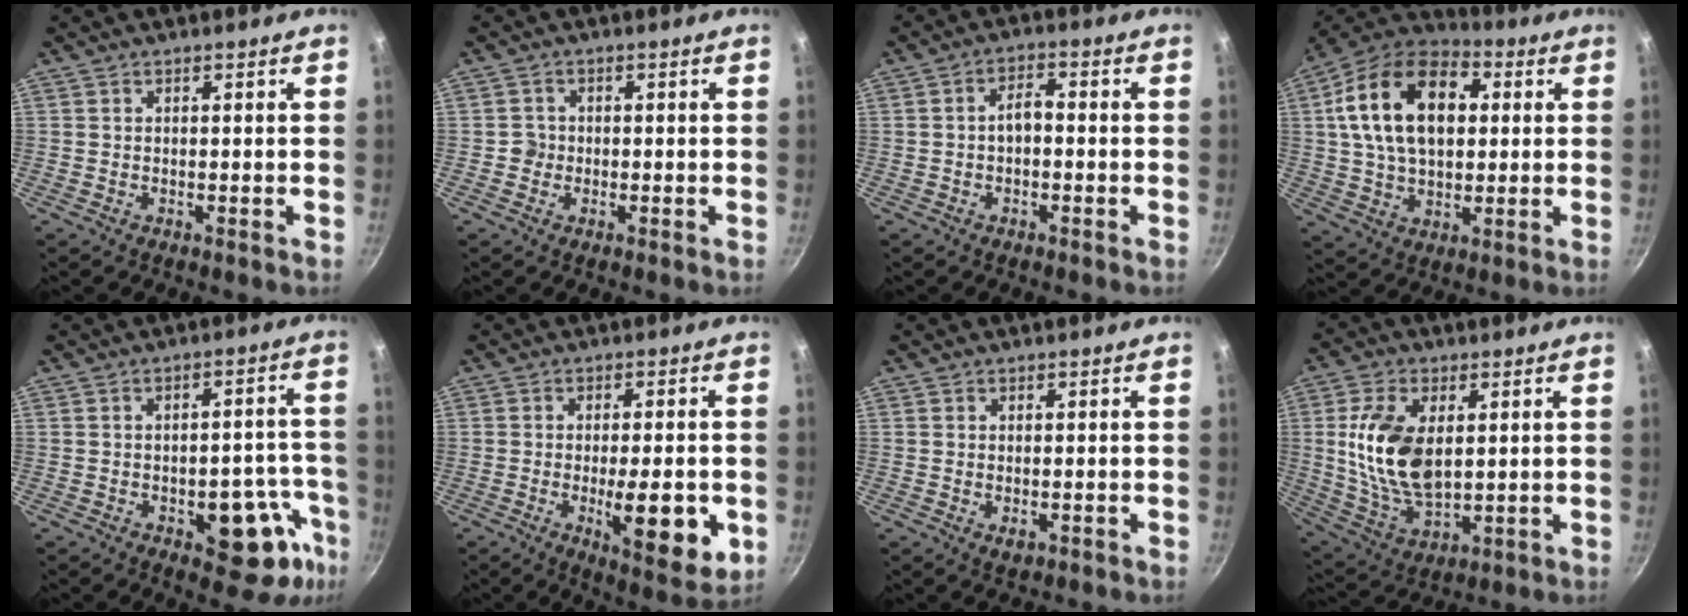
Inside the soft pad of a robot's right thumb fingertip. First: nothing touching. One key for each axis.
{"total": 1.9, "fx": -0.5, "fy": 1.8, "fz": 0.4, "tx": 0.008, "ty": 0.006, "tz": -0.009}
{"total": 3.7, "fx": -0.7, "fy": 2.1, "fz": 3.0, "tx": -0.041, "ty": 0.021, "tz": -0.013}
{"total": 20.8, "fx": 4.2, "fy": 13.1, "fz": 15.5, "tx": -0.246, "ty": 0.018, "tz": 0.060}
{"total": 14.0, "fx": -5.7, "fy": 7.2, "fz": 10.5, "tx": -0.057, "ty": 0.034, "tz": -0.068}
{"total": 12.9, "fx": -3.0, "fy": 4.2, "fz": 11.8, "tx": -0.146, "ty": -0.009, "tz": -0.035}
{"total": 1.9, "fx": -0.5, "fy": 1.2, "fz": 1.4, "tx": -0.021, "ty": -0.005, "tz": -0.006}
{"total": 15.2, "fx": 2.4, "fy": 8.7, "fz": 12.3, "tx": -0.224, "ty": -0.016, "tz": 0.055}